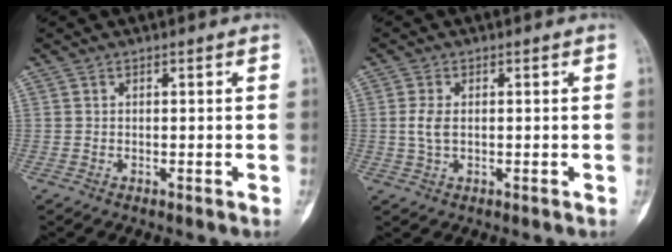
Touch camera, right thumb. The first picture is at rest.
{"total": 3.1, "force": [0.1, 1.7, 2.6], "torque": [-0.060, 0.003, 0.002]}